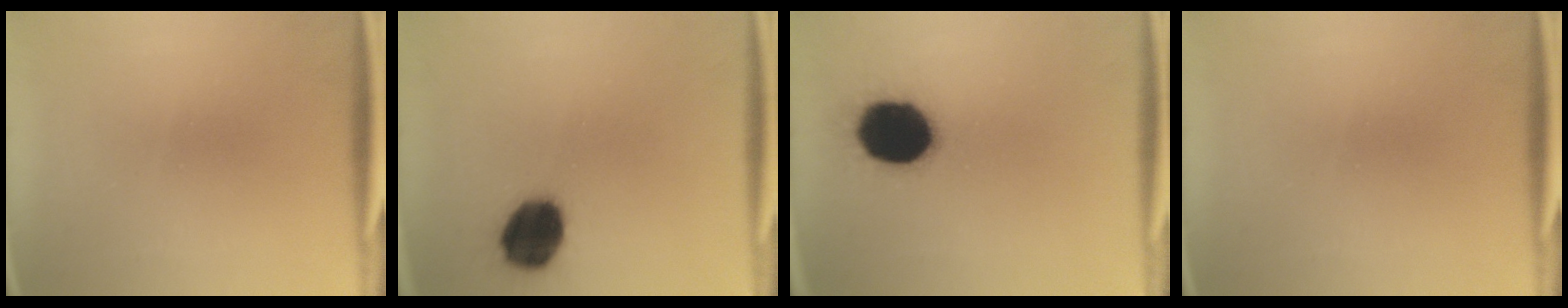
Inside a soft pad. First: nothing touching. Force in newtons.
{"total": 13.0}
{"total": 19.1}
{"total": 0.0}